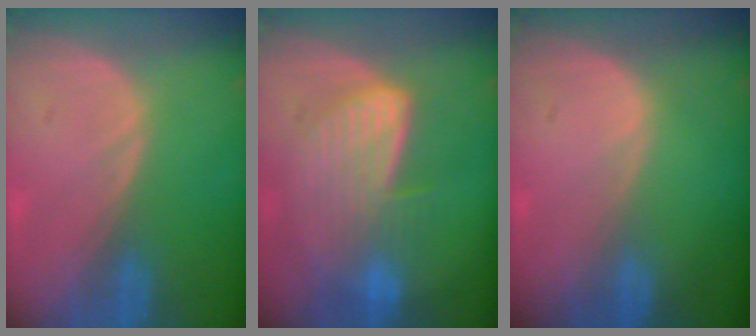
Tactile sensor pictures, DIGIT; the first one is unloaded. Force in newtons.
{"total": 7.1, "press": 7.0, "slide": 1.1}
{"total": 0.0}